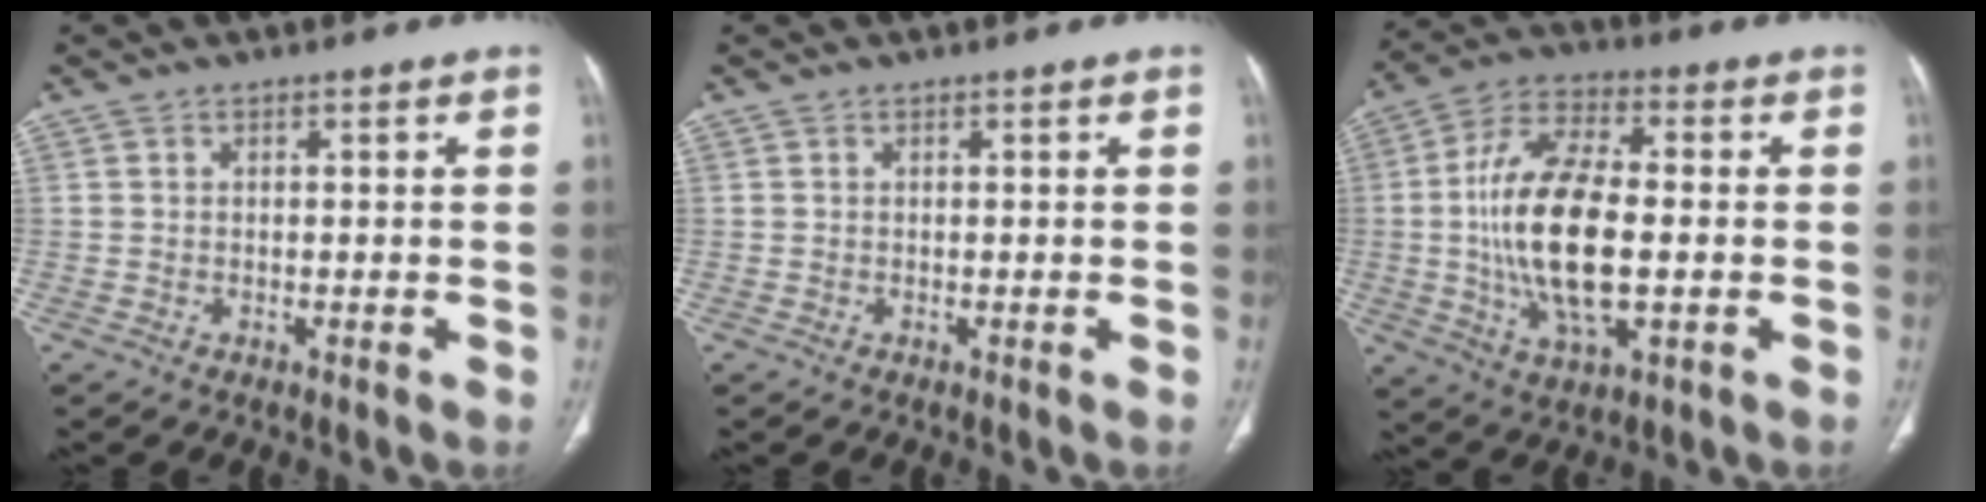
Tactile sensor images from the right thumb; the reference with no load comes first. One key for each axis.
{"total": 0.0}
{"total": 18.5, "fx": -1.3, "fy": 8.4, "fz": 16.4, "tx": -0.319, "ty": 0.010, "tz": -0.022}